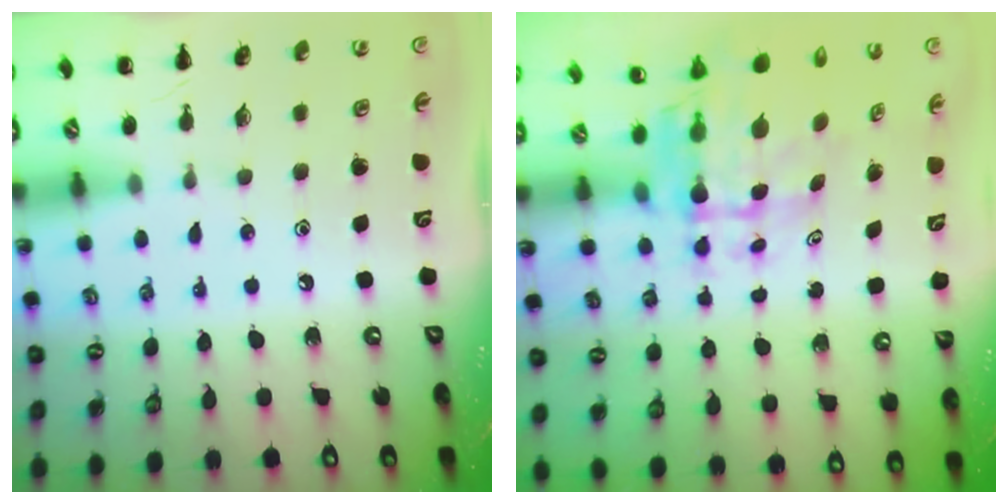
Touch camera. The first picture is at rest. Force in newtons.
{"total": 7.2, "press": 6.7, "slide": 2.7}